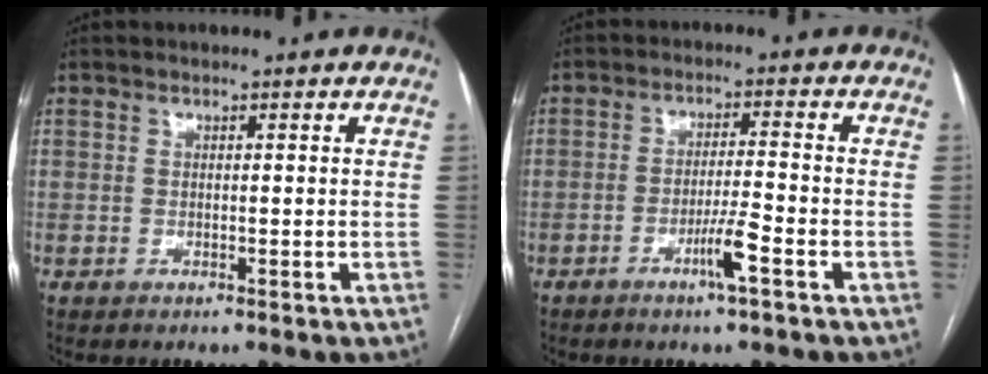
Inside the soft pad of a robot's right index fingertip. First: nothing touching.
{"total": 5.1, "force": [-2.6, -0.3, 4.4], "torque": [-0.080, -0.008, -0.050]}